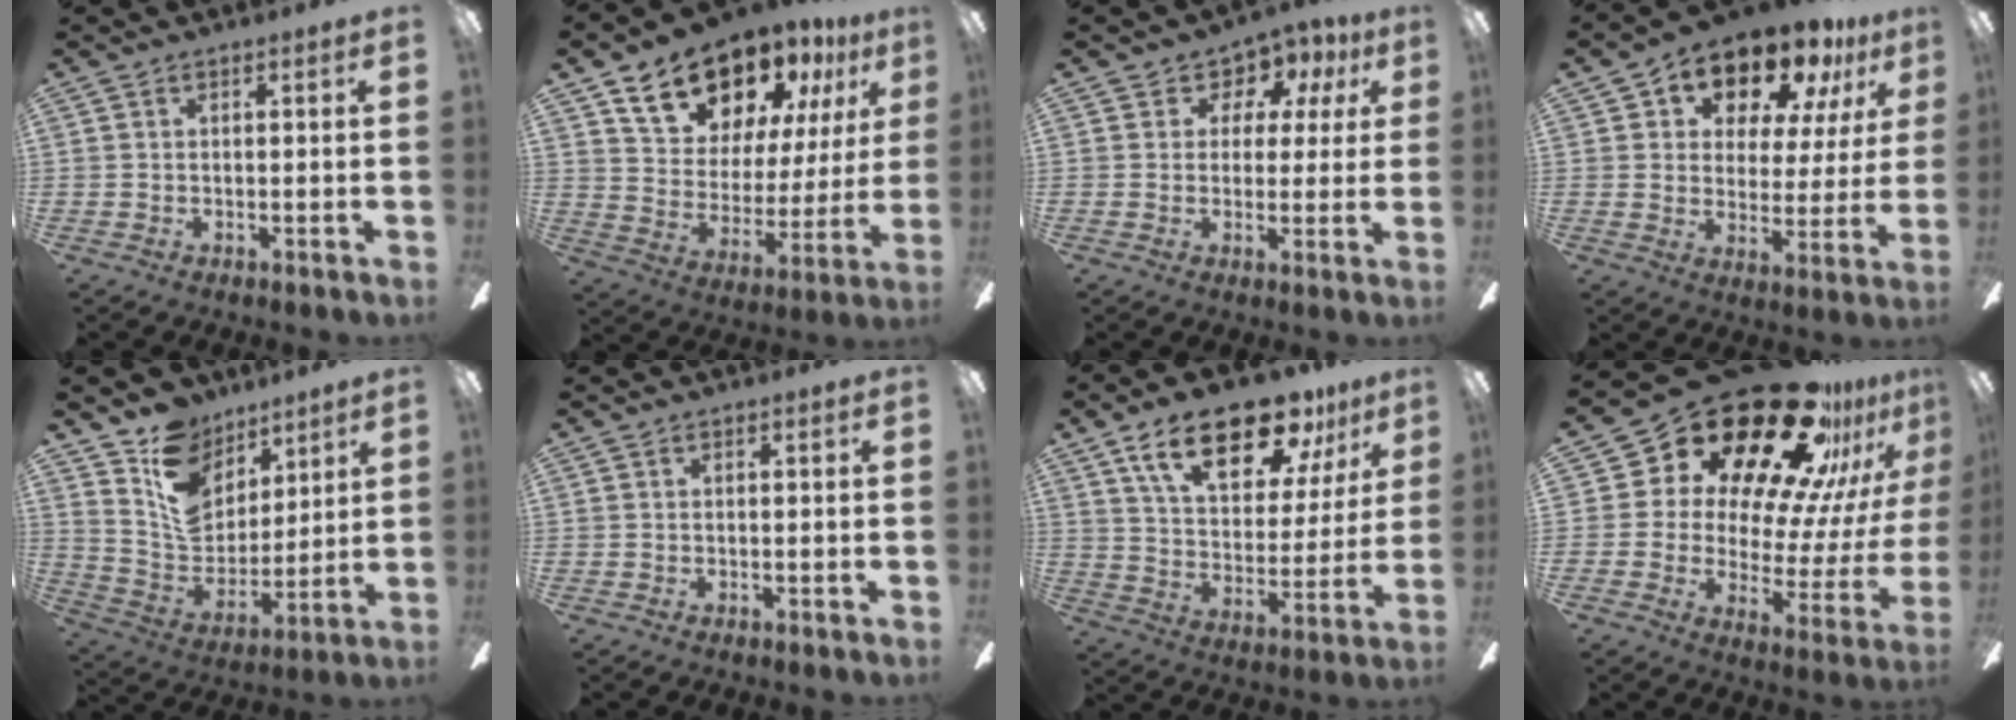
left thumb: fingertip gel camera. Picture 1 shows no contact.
{"total": 17.9, "force": [14.0, 9.5, 6.0], "torque": [-0.116, -0.095, 0.255]}
{"total": 5.6, "force": [2.9, 4.6, 1.4], "torque": [-0.020, -0.020, 0.050]}
{"total": 13.0, "force": [10.3, 6.3, 4.8], "torque": [-0.089, -0.068, 0.186]}
{"total": 14.1, "force": [9.3, 9.5, 4.8], "torque": [-0.096, -0.061, 0.185]}
{"total": 0.0}
{"total": 20.6, "force": [13.3, 9.6, 12.4], "torque": [-0.195, -0.068, 0.227]}
{"total": 27.4, "force": [20.7, 11.6, 13.6], "torque": [-0.206, -0.160, 0.359]}